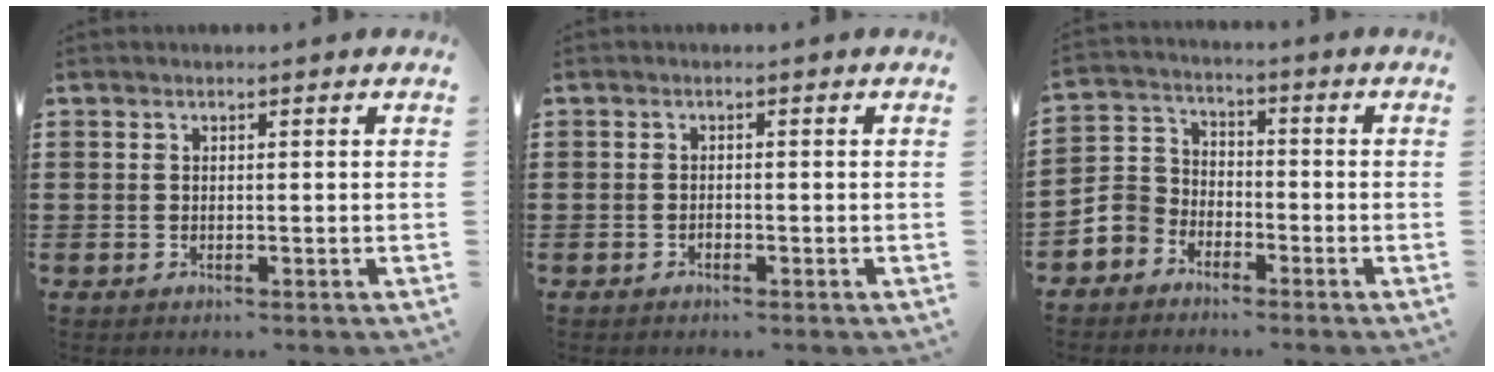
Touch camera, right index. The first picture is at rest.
{"total": 0.6, "force": [-0.5, 0.4, 0.1], "torque": [-0.004, 0.002, -0.010]}
{"total": 5.0, "force": [-3.1, 3.8, 0.8], "torque": [-0.051, 0.004, -0.071]}